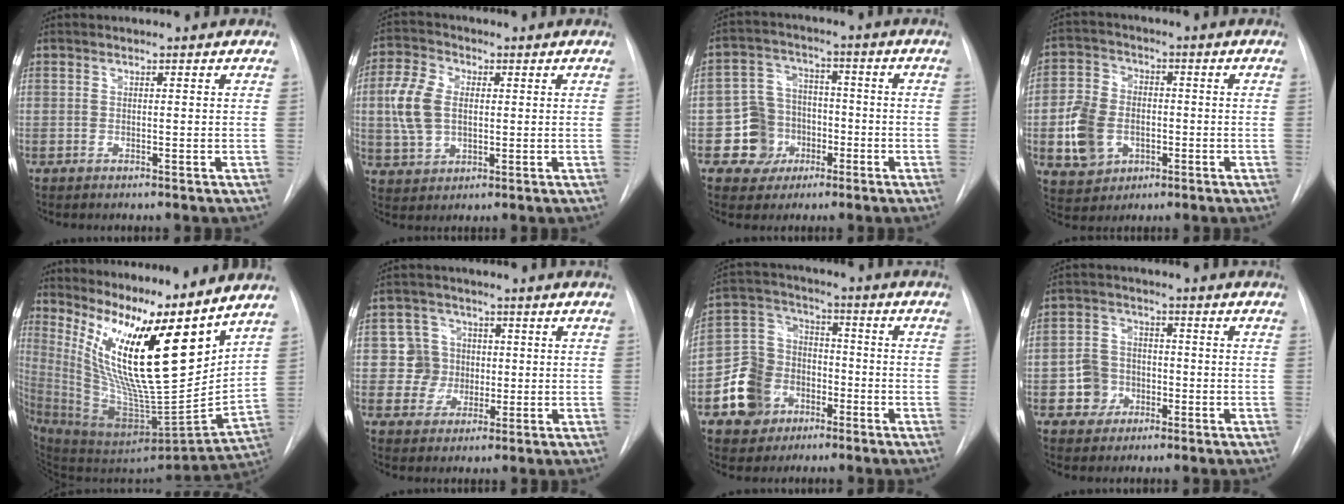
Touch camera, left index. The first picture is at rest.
{"total": 8.2, "force": [0.7, 5.5, 6.0], "torque": [-0.147, 0.017, 0.018]}
{"total": 8.0, "force": [-3.1, 7.3, 1.2], "torque": [-0.018, 0.022, -0.043]}
{"total": 9.6, "force": [-2.2, 7.6, 5.4], "torque": [-0.126, 0.018, -0.031]}
{"total": 20.4, "force": [12.0, 2.3, 16.3], "torque": [-0.289, -0.028, 0.212]}
{"total": 5.7, "force": [0.1, 5.7, 0.4], "torque": [-0.001, 0.020, 0.006]}
{"total": 10.8, "force": [-4.8, 9.1, 3.5], "torque": [-0.081, 0.029, -0.079]}
{"total": 5.7, "force": [-2.1, 5.1, 1.3], "torque": [-0.023, 0.017, -0.031]}